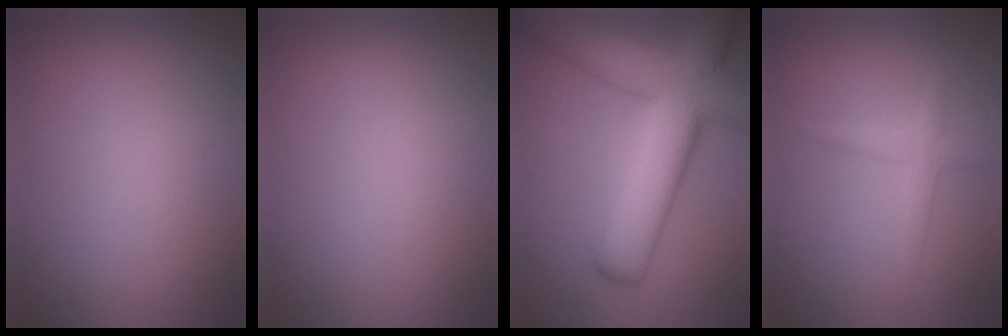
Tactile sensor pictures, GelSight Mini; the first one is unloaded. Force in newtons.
{"total": 0.0}
{"total": 12.2, "press": 12.1, "slide": 0.6}
{"total": 2.3, "press": 2.3, "slide": 0.1}